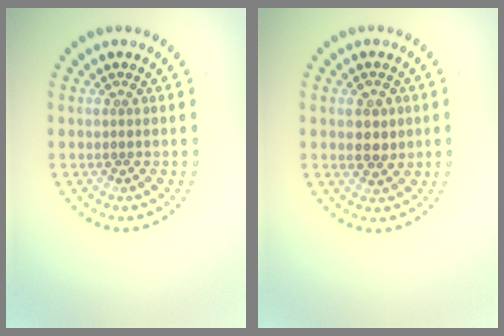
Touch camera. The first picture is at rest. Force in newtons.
{"total": 2.5, "press": 2.4, "slide": 0.5}